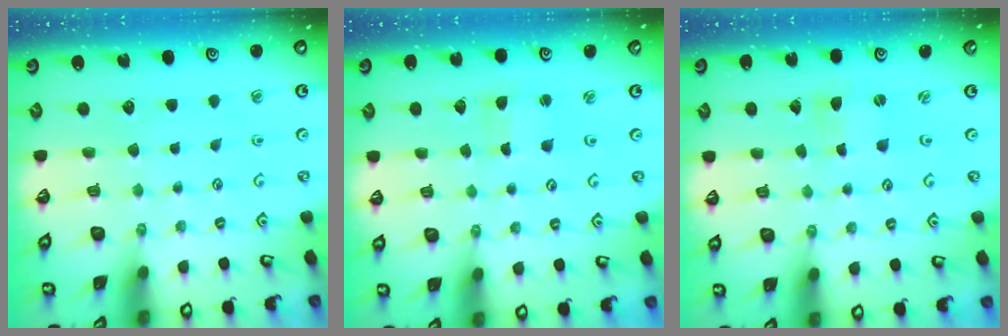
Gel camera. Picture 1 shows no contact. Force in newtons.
{"total": 2.3, "press": 2.3, "slide": 0.3}
{"total": 0.0}